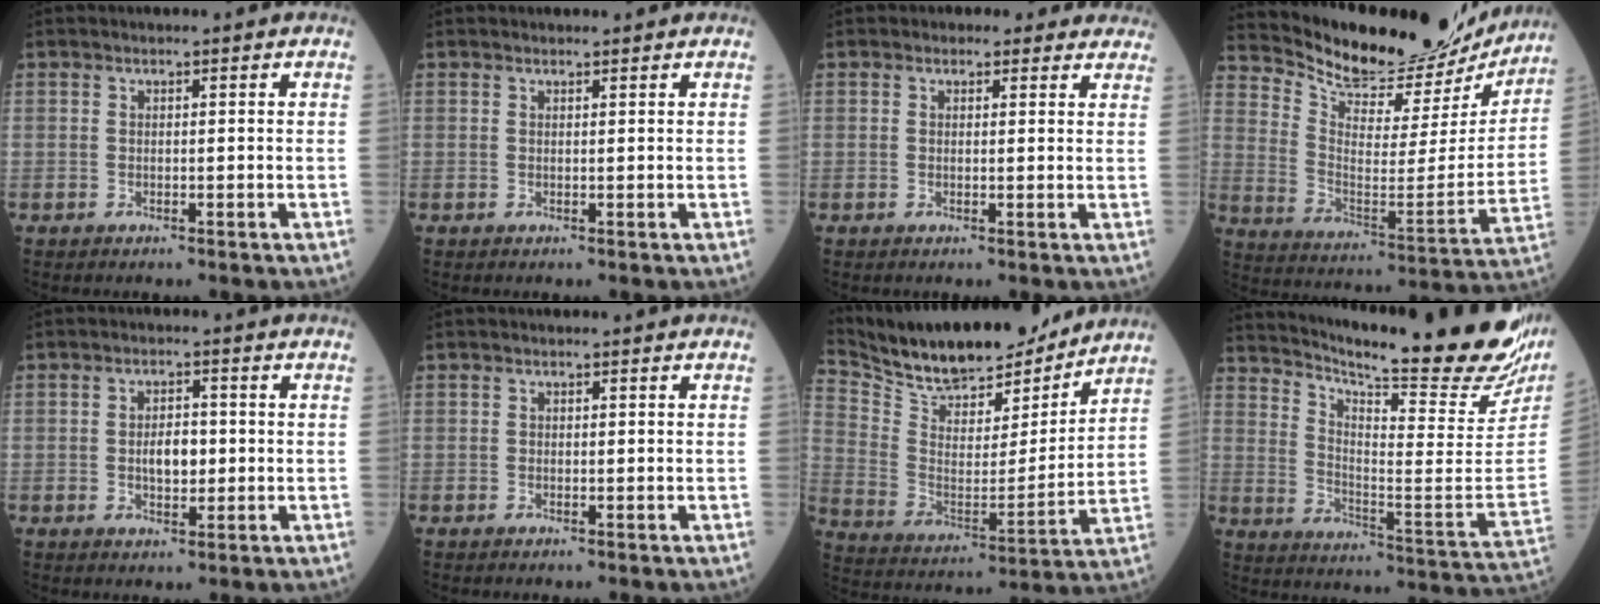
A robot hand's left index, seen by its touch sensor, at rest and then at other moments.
{"total": 1.2, "force": [1.2, 0.1, 0.1], "torque": [-0.010, 0.006, 0.019]}
{"total": 2.2, "force": [1.7, 1.2, 0.3], "torque": [0.005, 0.000, 0.007]}
{"total": 22.0, "force": [20.8, 4.9, 5.2], "torque": [-0.099, -0.055, 0.297]}
{"total": 3.9, "force": [-0.1, 1.9, 3.4], "torque": [-0.058, 0.002, 0.000]}
{"total": 0.0}
{"total": 20.3, "force": [18.2, 5.4, 7.3], "torque": [-0.139, -0.004, 0.300]}
{"total": 27.9, "force": [24.0, 2.1, 14.1], "torque": [-0.233, -0.096, 0.316]}